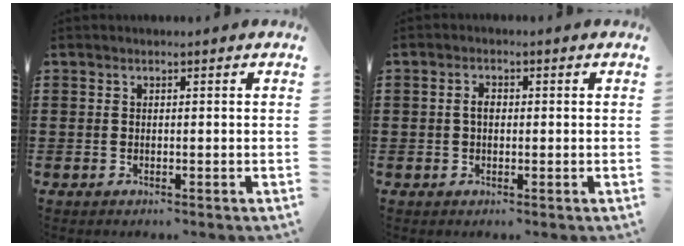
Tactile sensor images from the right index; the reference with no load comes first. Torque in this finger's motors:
{"motor_torque": [0.26, 0.20, 0.27, 0.07]}